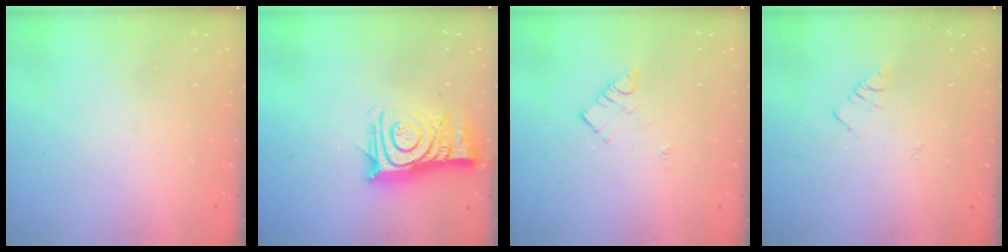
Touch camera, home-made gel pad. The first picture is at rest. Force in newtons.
{"total": 14.1, "press": 14.0, "slide": 1.3}
{"total": 6.4, "press": 6.4, "slide": 0.2}
{"total": 4.2, "press": 4.2, "slide": 0.5}